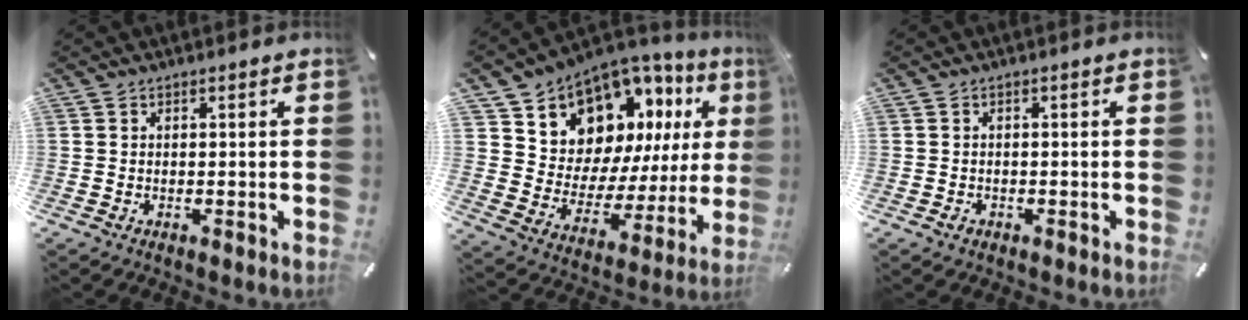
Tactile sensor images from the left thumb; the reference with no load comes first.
{"total": 13.0, "force": [9.9, 7.8, 3.2], "torque": [-0.062, -0.105, 0.183]}
{"total": 1.0, "force": [-0.5, 0.8, 0.3], "torque": [-0.005, 0.003, -0.012]}